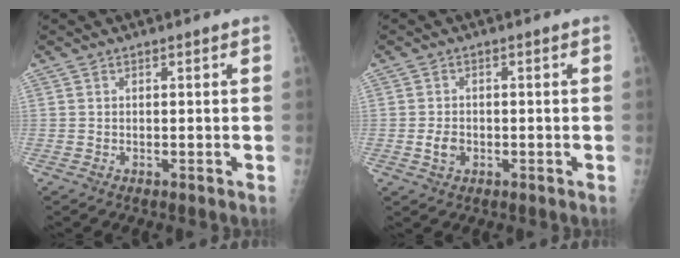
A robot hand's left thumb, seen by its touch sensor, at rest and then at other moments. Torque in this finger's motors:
{"motor_torque": [-0.01, 0.01, 0.03, -0.04, 0.00]}